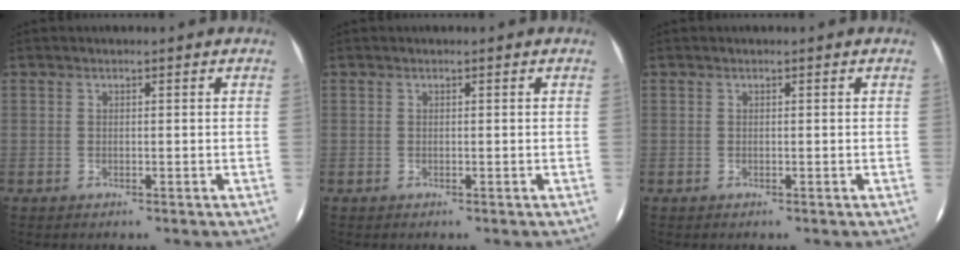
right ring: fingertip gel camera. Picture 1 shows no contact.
{"total": 0.0}
{"total": 0.0}